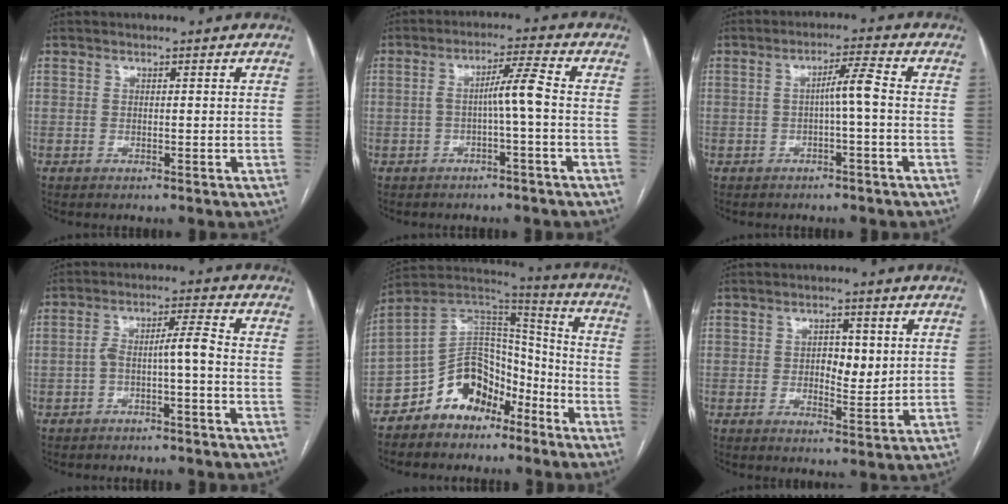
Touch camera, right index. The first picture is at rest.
{"total": 4.9, "force": [-0.9, -0.4, 4.8], "torque": [-0.083, 0.017, -0.013]}
{"total": 4.0, "force": [-0.5, -0.1, 4.0], "torque": [-0.069, 0.011, -0.006]}
{"total": 4.8, "force": [-1.6, 0.2, 4.5], "torque": [-0.084, 0.023, -0.024]}
{"total": 13.1, "force": [-8.5, 8.3, 5.4], "torque": [-0.103, 0.060, -0.153]}
{"total": 4.7, "force": [0.7, 2.4, 4.0], "torque": [-0.056, -0.003, 0.014]}